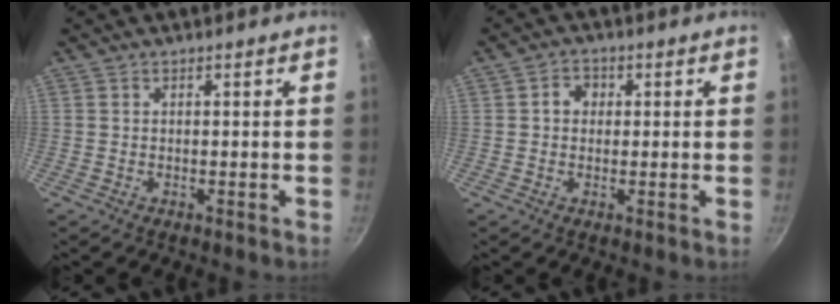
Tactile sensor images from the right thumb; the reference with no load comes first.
{"total": 3.2, "force": [0.4, 2.7, 1.6], "torque": [-0.005, 0.006, 0.002]}